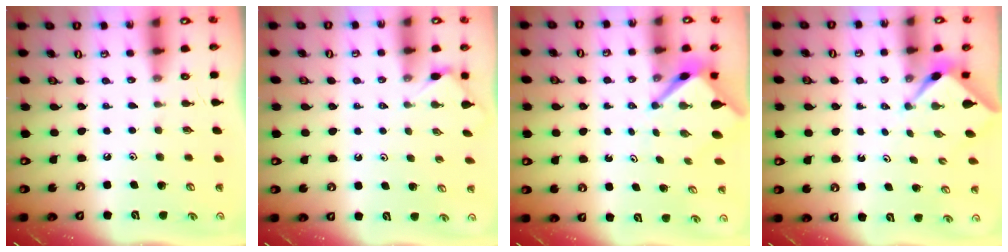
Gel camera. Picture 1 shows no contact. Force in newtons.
{"total": 2.9, "press": 2.8, "slide": 0.5}
{"total": 4.4, "press": 4.3, "slide": 0.5}
{"total": 2.3, "press": 2.3, "slide": 0.2}